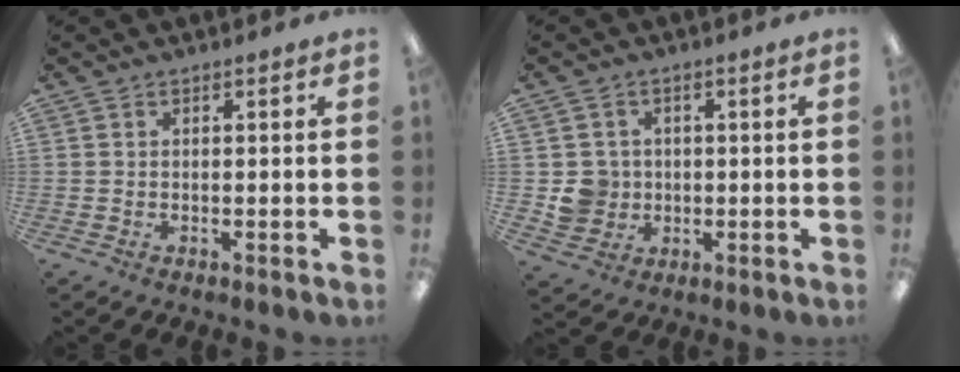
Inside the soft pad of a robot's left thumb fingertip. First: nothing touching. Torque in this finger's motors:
{"motor_torque": [-0.29, 0.40, 0.07, -0.07, 0.02]}